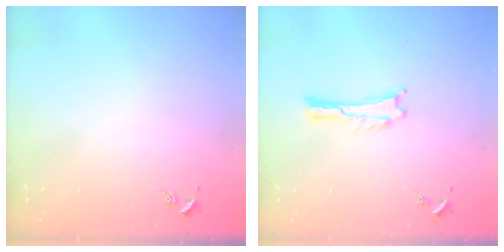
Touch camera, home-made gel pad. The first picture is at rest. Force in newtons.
{"total": 0.0}